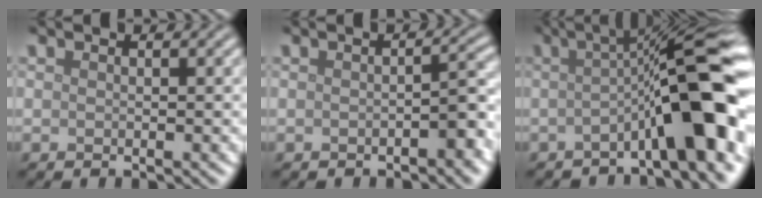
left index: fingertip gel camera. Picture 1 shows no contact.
{"total": 2.2, "force": [-1.0, 0.6, 1.8], "torque": [-0.027, 0.004, -0.015]}
{"total": 9.6, "force": [-2.1, 2.0, 9.2], "torque": [-0.106, 0.016, -0.048]}